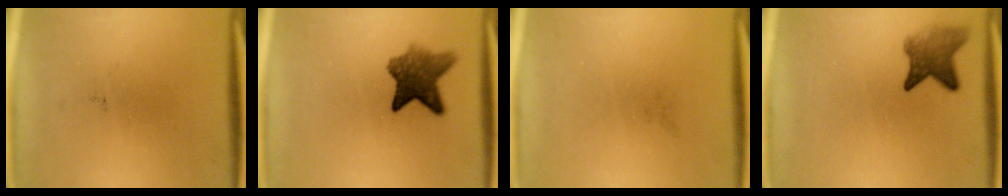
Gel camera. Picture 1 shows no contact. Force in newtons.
{"total": 7.2}
{"total": 0.0}
{"total": 4.5}